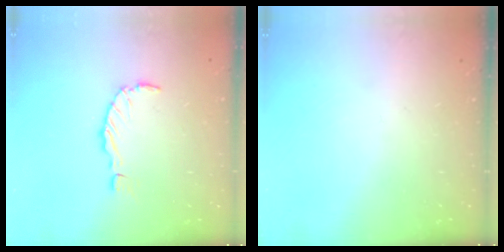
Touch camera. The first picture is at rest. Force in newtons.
{"total": 0.0}